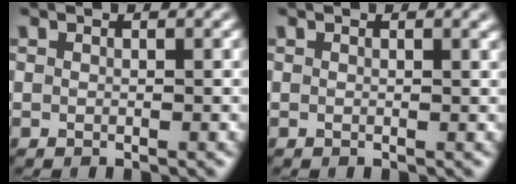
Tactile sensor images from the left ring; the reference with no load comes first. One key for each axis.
{"total": 0.7, "fx": 0.5, "fy": 0.2, "fz": 0.5, "tx": -0.001, "ty": 0.004, "tz": 0.006}